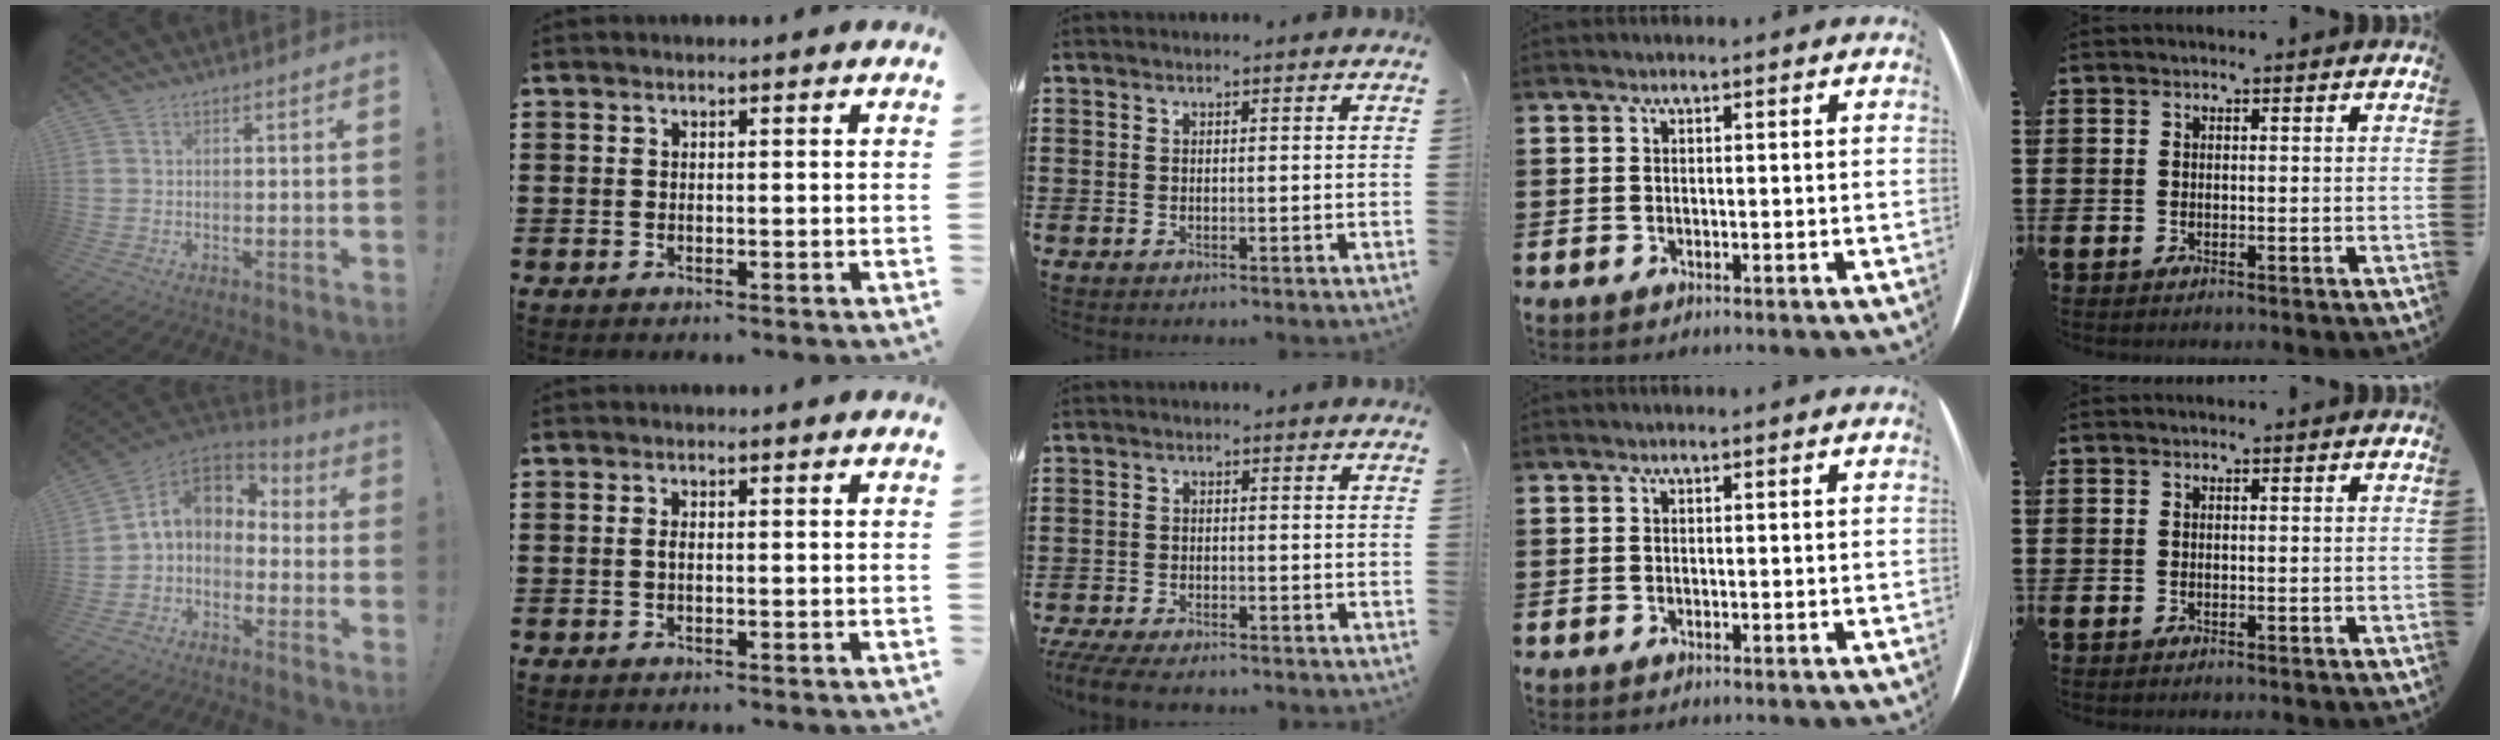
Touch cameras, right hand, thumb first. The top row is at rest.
{"thumb": {"total": 8.3, "force": [1.0, 6.1, 5.5], "torque": [-0.085, 0.006, 0.023]}, "index": {"total": 0.9, "force": [-0.2, 0.3, 0.9], "torque": [-0.025, -0.004, -0.005]}, "middle": {"total": 3.3, "force": [-3.1, 0.3, 1.1], "torque": [-0.032, -0.006, -0.066]}}